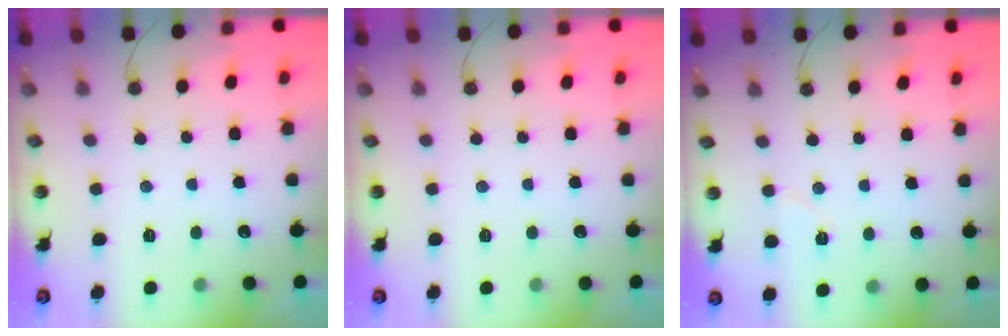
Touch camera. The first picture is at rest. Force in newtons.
{"total": 0.0}
{"total": 5.3, "press": 4.4, "slide": 2.8}